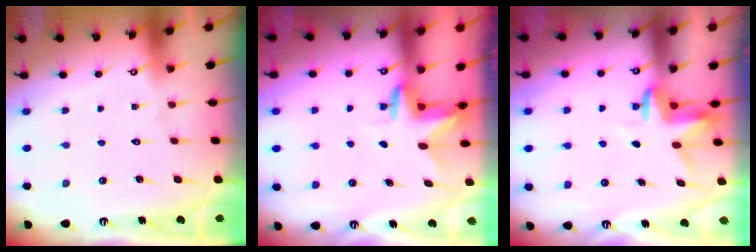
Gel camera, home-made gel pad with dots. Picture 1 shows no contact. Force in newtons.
{"total": 3.3, "press": 3.3, "slide": 0.3}
{"total": 3.6, "press": 3.6, "slide": 0.2}